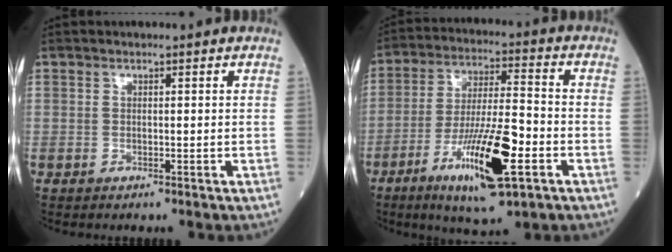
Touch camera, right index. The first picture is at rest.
{"total": 14.7, "force": [-6.1, 2.2, 13.1], "torque": [-0.244, -0.017, -0.101]}